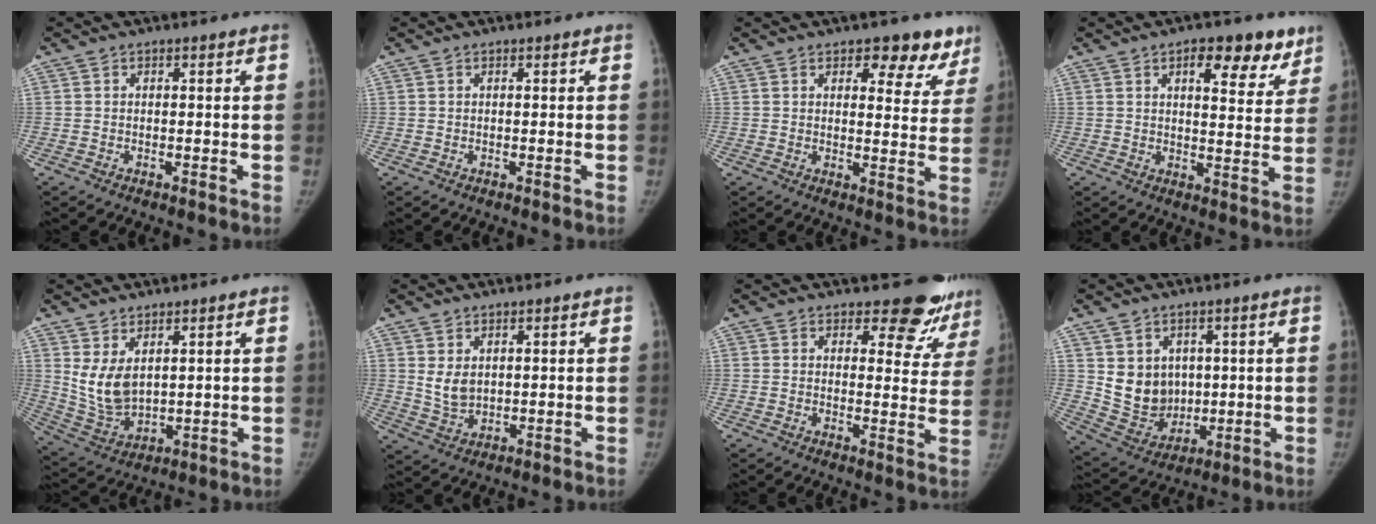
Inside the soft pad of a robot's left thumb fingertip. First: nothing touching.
{"total": 0.0}
{"total": 6.8, "force": [5.6, 3.4, 1.8], "torque": [0.021, -0.034, 0.056]}
{"total": 10.5, "force": [6.3, 4.7, 7.0], "torque": [-0.052, -0.029, 0.085]}
{"total": 8.7, "force": [3.4, 4.9, 6.3], "torque": [-0.113, -0.027, 0.087]}
{"total": 4.6, "force": [1.8, 3.0, 3.0], "torque": [-0.046, -0.020, 0.045]}
{"total": 11.2, "force": [10.0, 4.6, 2.2], "torque": [0.023, -0.078, 0.097]}
{"total": 10.3, "force": [2.5, 8.7, 5.0], "torque": [-0.049, -0.024, 0.070]}